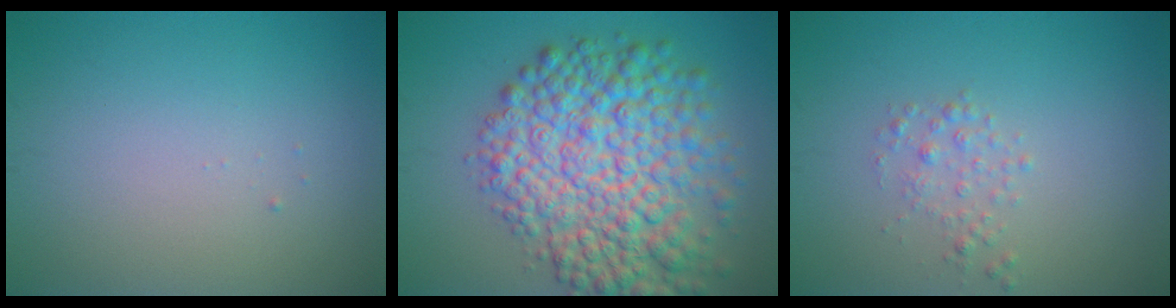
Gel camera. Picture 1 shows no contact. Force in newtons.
{"total": 10.8, "press": 10.8, "slide": 0.2}
{"total": 1.4, "press": 1.4, "slide": 0.0}